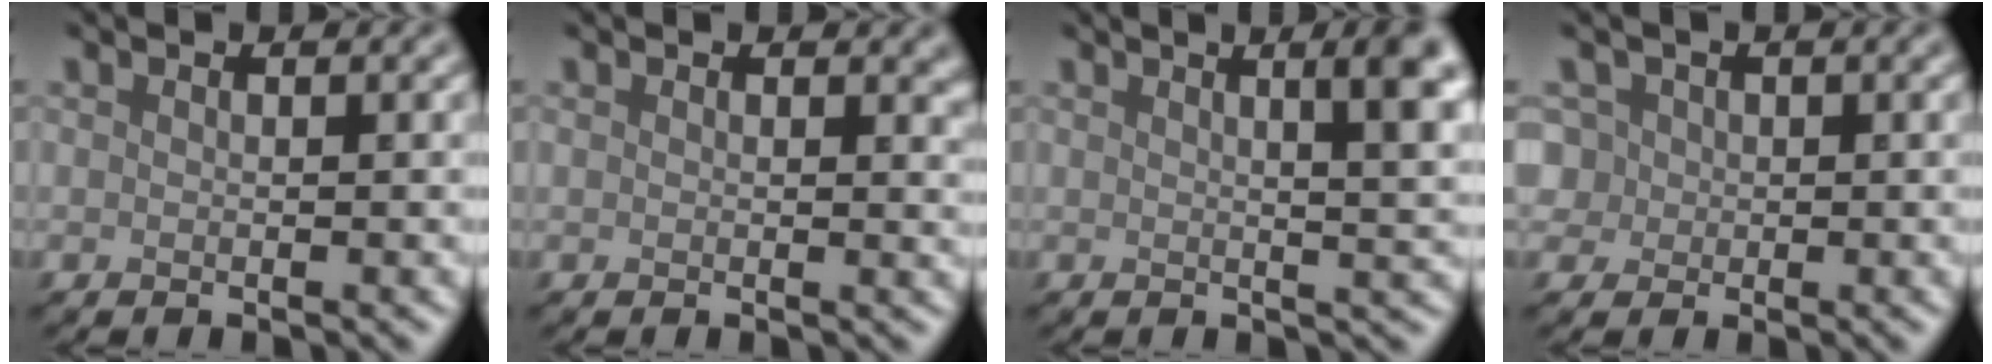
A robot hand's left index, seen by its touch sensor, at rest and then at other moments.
{"total": 1.6, "force": [1.1, 0.7, 0.8], "torque": [-0.010, -0.003, 0.020]}
{"total": 6.0, "force": [2.2, 1.8, 5.3], "torque": [-0.034, 0.019, 0.021]}
{"total": 2.2, "force": [0.7, 2.1, 0.5], "torque": [-0.027, 0.003, 0.019]}